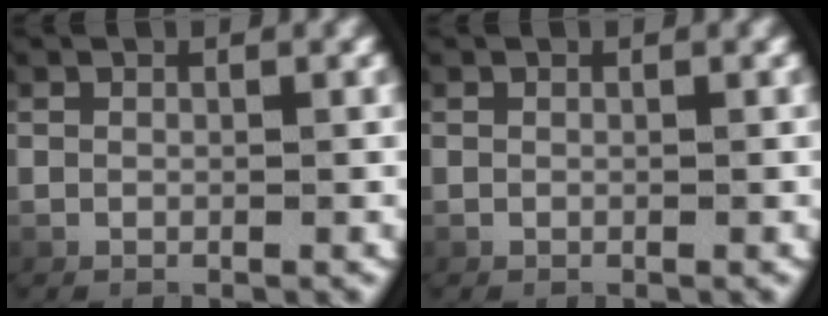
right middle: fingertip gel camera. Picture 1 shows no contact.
{"total": 0.0}